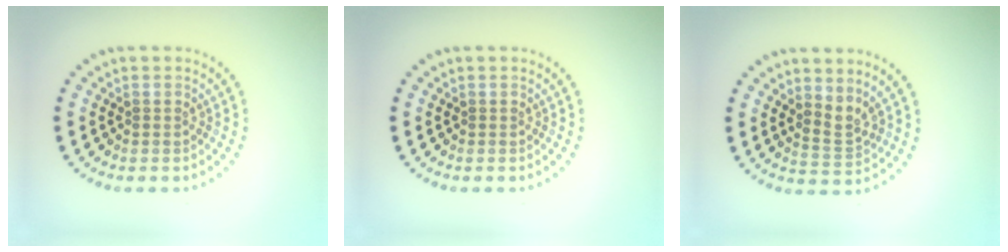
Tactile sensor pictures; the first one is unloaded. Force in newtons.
{"total": 0.0}
{"total": 2.2, "press": 1.5, "slide": 1.6}